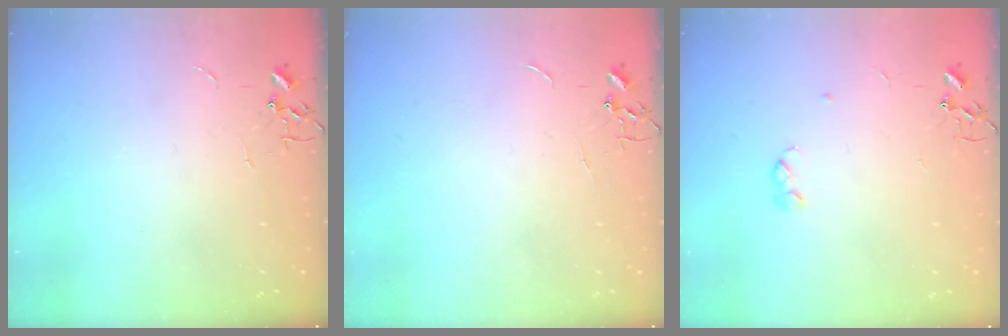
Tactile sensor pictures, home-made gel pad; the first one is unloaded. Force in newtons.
{"total": 0.0}
{"total": 3.2, "press": 3.1, "slide": 0.6}